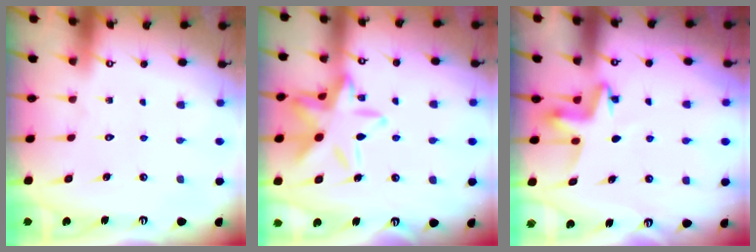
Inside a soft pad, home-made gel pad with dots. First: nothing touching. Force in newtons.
{"total": 15.5, "press": 15.4, "slide": 0.9}
{"total": 5.8, "press": 5.8, "slide": 0.2}